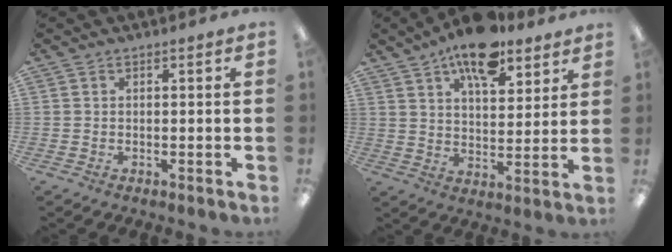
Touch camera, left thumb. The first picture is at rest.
{"total": 13.4, "force": [9.4, 5.9, 7.5], "torque": [-0.105, -0.048, 0.161]}